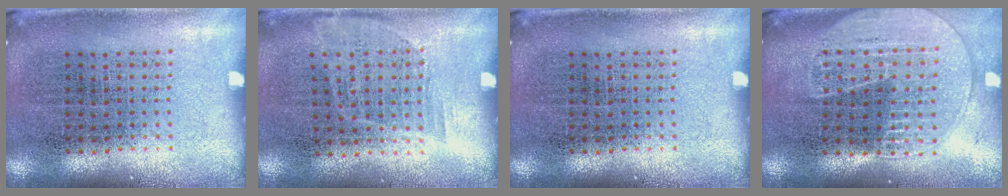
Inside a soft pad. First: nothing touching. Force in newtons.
{"total": 1.1, "press": 0.8, "slide": 0.7}
{"total": 0.0}
{"total": 1.8, "press": 1.7, "slide": 0.7}